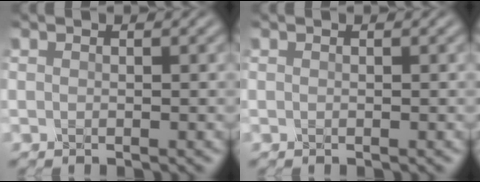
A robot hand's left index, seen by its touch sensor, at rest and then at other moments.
{"total": 0.0}